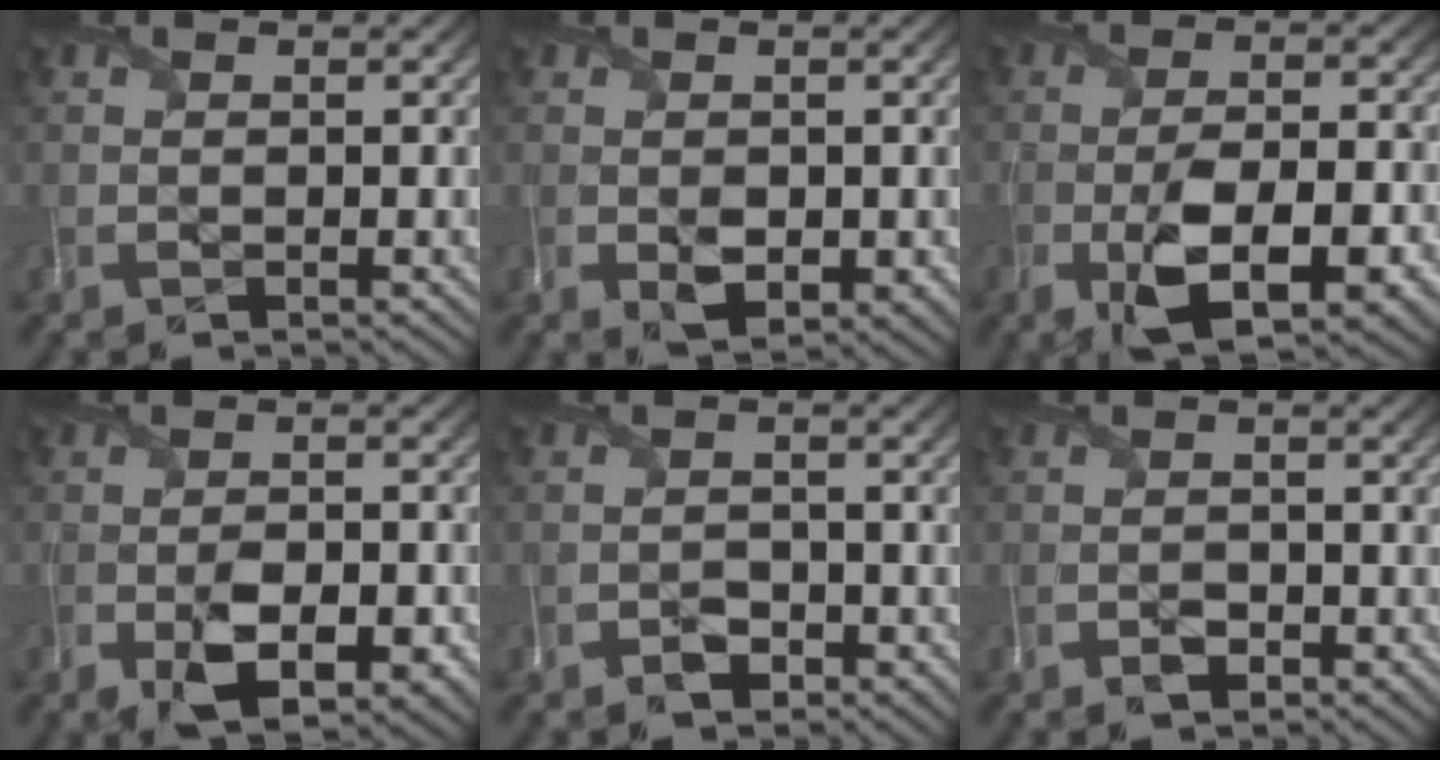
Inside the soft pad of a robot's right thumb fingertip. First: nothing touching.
{"total": 3.0, "force": [-0.4, 2.0, 2.2], "torque": [-0.049, -0.017, -0.002]}
{"total": 11.5, "force": [-4.8, 4.4, 9.5], "torque": [-0.176, -0.017, -0.073]}
{"total": 7.6, "force": [-3.5, 3.5, 5.8], "torque": [-0.101, -0.013, -0.053]}
{"total": 2.5, "force": [-1.7, 1.5, 0.9], "torque": [-0.016, -0.002, -0.033]}
{"total": 1.9, "force": [-1.3, 1.1, 0.9], "torque": [-0.015, -0.001, -0.025]}